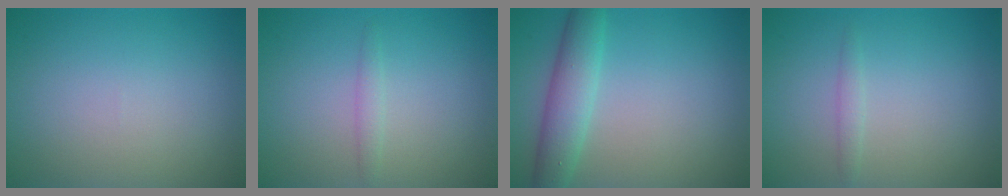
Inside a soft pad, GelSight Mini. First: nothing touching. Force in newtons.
{"total": 1.0, "press": 0.9, "slide": 0.2}
{"total": 3.9, "press": 3.9, "slide": 0.2}
{"total": 0.8, "press": 0.8, "slide": 0.0}